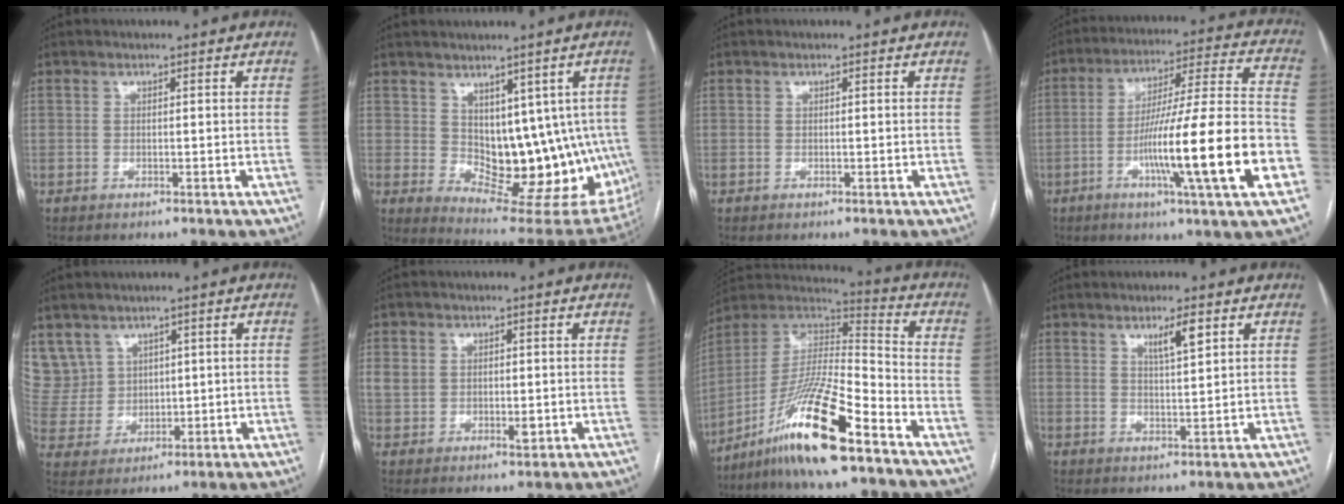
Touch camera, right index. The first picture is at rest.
{"total": 14.5, "force": [0.9, 8.6, 11.7], "torque": [-0.127, -0.002, 0.035]}
{"total": 0.0}
{"total": 21.7, "force": [-6.7, 0.1, 20.6], "torque": [-0.302, -0.007, -0.109]}
{"total": 9.7, "force": [5.4, 8.0, 0.8], "torque": [-0.035, 0.036, 0.131]}
{"total": 4.8, "force": [0.6, 3.8, 2.9], "torque": [-0.049, 0.004, 0.016]}
{"total": 17.6, "force": [-11.2, 1.3, 13.6], "torque": [-0.275, -0.015, -0.206]}
{"total": 4.0, "force": [2.3, 0.4, 3.3], "torque": [-0.057, -0.004, 0.040]}